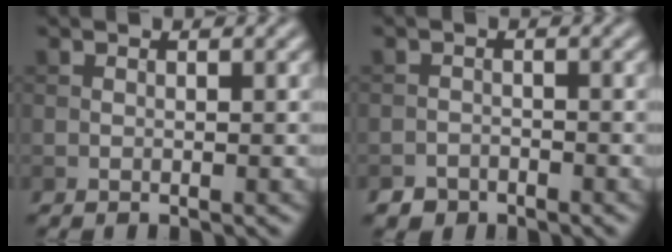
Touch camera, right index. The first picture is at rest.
{"total": 2.5, "force": [-2.1, 1.3, 0.2], "torque": [0.000, 0.004, -0.033]}